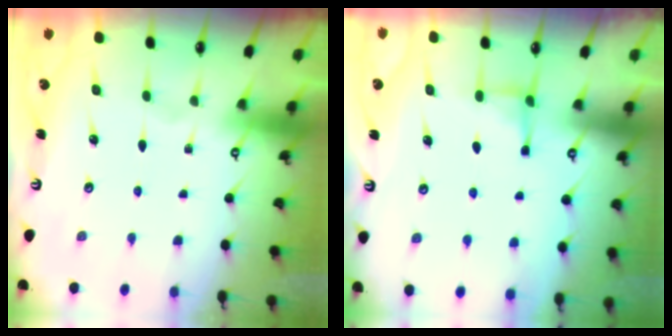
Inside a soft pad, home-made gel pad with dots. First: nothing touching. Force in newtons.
{"total": 3.6, "press": 3.5, "slide": 0.5}